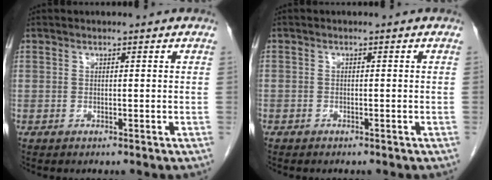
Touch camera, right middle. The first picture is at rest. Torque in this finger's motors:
{"motor_torque": [0.93, 0.16, -0.05, -0.21]}